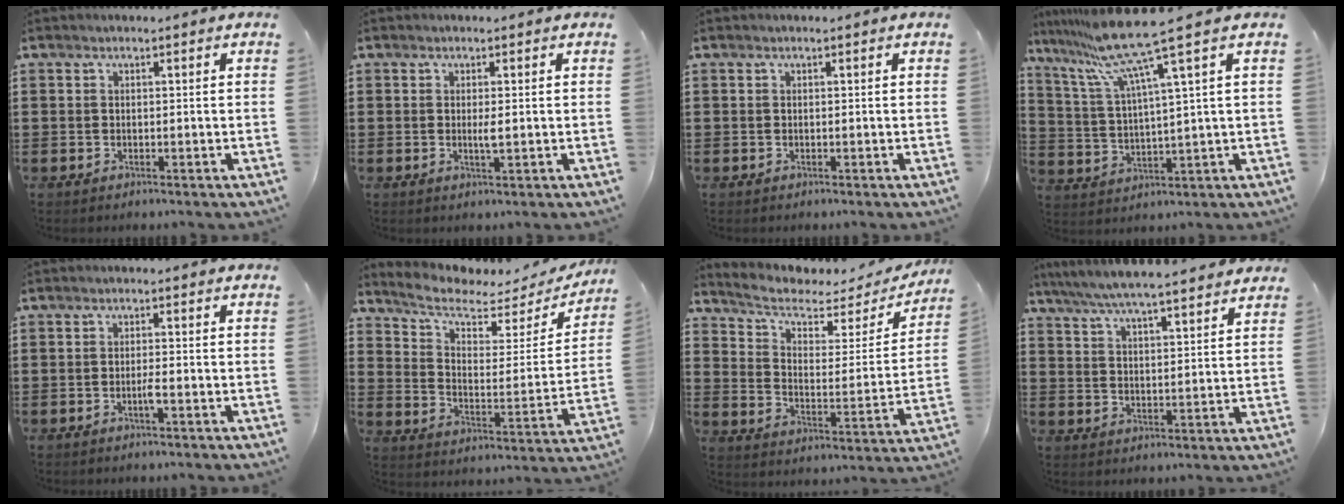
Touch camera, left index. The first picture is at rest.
{"total": 1.6, "force": [0.1, 0.1, 1.6], "torque": [-0.032, -0.002, 0.001]}
{"total": 0.0}
{"total": 11.2, "force": [7.4, -0.6, 8.3], "torque": [-0.200, -0.032, 0.117]}
{"total": 1.7, "force": [-0.7, 0.0, 1.5], "torque": [-0.030, 0.000, -0.012]}
{"total": 5.6, "force": [4.4, 2.0, 3.0], "torque": [-0.082, -0.026, 0.070]}
{"total": 4.9, "force": [3.2, 2.2, 2.8], "torque": [-0.075, -0.020, 0.050]}
{"total": 5.7, "force": [5.3, -0.1, 2.0], "torque": [-0.060, -0.027, 0.091]}